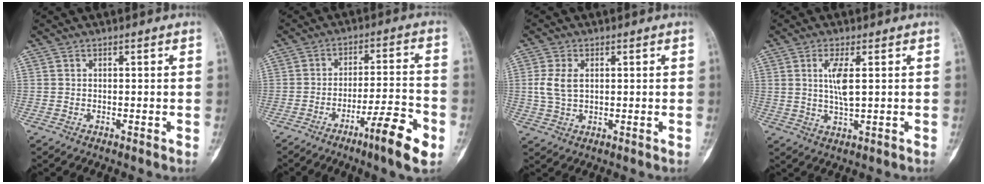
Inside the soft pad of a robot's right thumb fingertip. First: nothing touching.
{"total": 11.0, "force": [-5.7, 1.2, 9.3], "torque": [-0.148, 0.027, -0.089]}
{"total": 5.0, "force": [0.9, 3.0, 3.9], "torque": [-0.087, 0.004, 0.021]}
{"total": 5.2, "force": [1.1, 1.0, 4.9], "torque": [-0.107, -0.012, 0.026]}